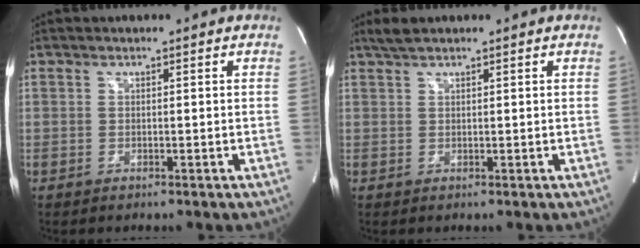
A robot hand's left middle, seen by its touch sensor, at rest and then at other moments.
{"total": 2.0, "force": [1.7, 0.1, 1.1], "torque": [-0.027, 0.012, 0.036]}